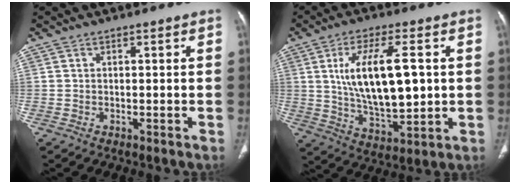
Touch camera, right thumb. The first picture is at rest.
{"total": 15.6, "force": [2.3, 6.3, 14.1], "torque": [-0.238, -0.012, 0.051]}